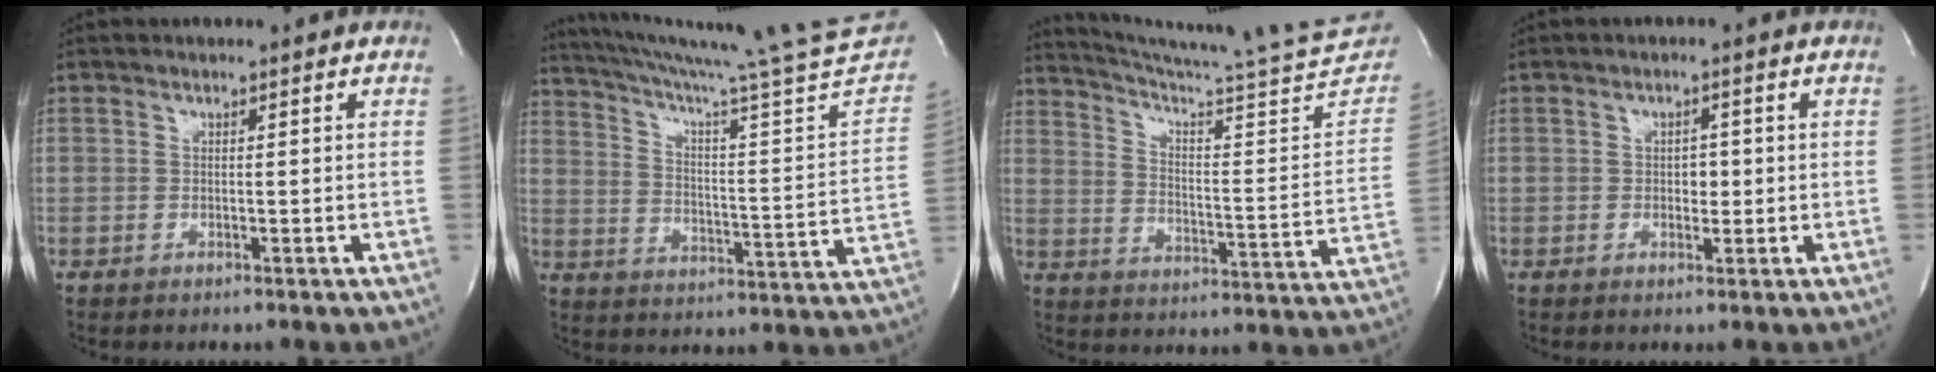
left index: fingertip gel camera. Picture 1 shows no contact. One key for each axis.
{"total": 29.5, "fx": 26.3, "fy": -0.7, "fz": 13.4, "tx": -0.218, "ty": -0.087, "tz": 0.348}
{"total": 27.6, "fx": 25.9, "fy": -0.3, "fz": 9.7, "tx": -0.152, "ty": -0.106, "tz": 0.336}
{"total": 1.9, "fx": -0.1, "fy": 1.3, "fz": 1.5, "tx": -0.019, "ty": 0.002, "tz": 0.001}